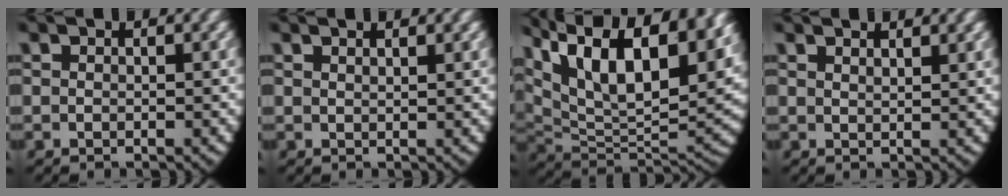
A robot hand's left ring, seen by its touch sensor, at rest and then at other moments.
{"total": 1.2, "force": [1.1, -0.4, 0.4], "torque": [-0.009, -0.004, 0.024]}
{"total": 15.7, "force": [4.6, 9.3, 11.8], "torque": [-0.215, -0.011, 0.080]}
{"total": 1.8, "force": [1.7, -0.2, 0.6], "torque": [-0.012, -0.004, 0.035]}